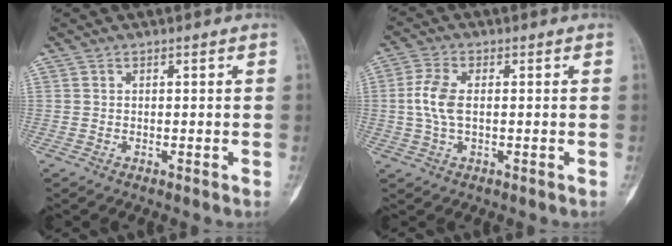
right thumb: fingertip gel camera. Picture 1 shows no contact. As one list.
[{"total": 7.6, "force": [0.5, 4.4, 6.2], "torque": [-0.135, 0.010, 0.008]}]